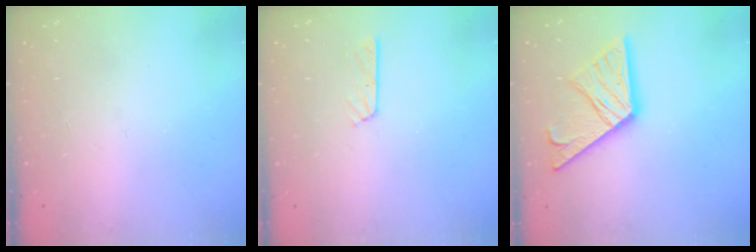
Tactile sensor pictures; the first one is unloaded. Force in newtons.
{"total": 4.3, "press": 4.3, "slide": 0.5}
{"total": 17.5, "press": 17.4, "slide": 1.7}